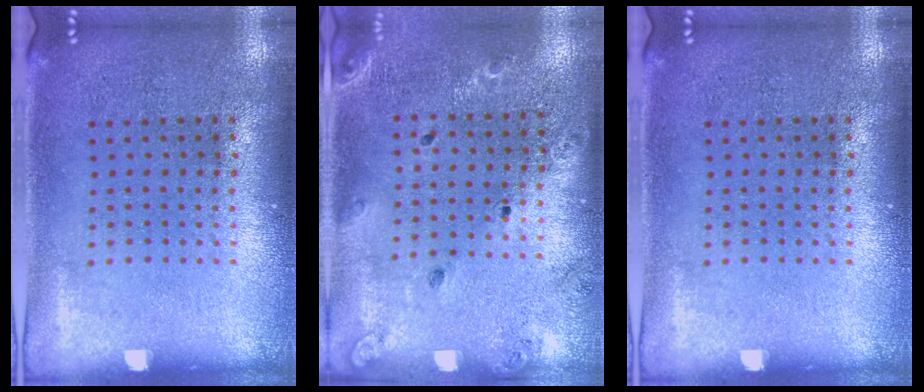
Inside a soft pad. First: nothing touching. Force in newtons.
{"total": 1.4, "press": 1.4, "slide": 0.1}
{"total": 0.0}